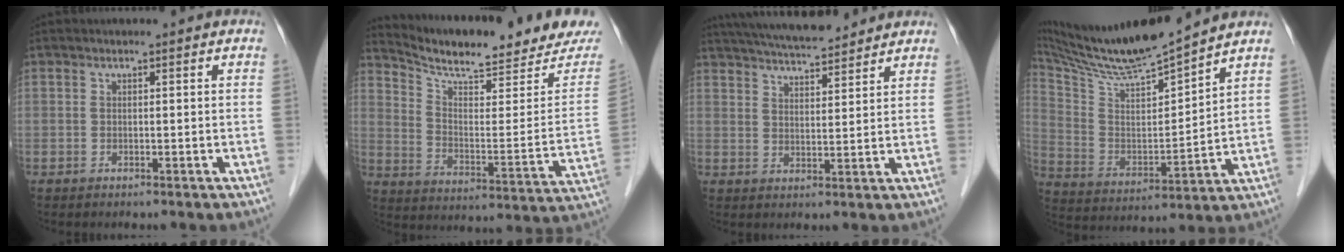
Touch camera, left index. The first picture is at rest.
{"total": 20.0, "force": [18.5, 2.6, 7.4], "torque": [-0.123, -0.055, 0.253]}
{"total": 12.1, "force": [10.9, 1.7, 4.9], "torque": [-0.088, 0.022, 0.170]}
{"total": 14.8, "force": [13.6, -0.6, 5.7], "torque": [-0.117, 0.004, 0.254]}